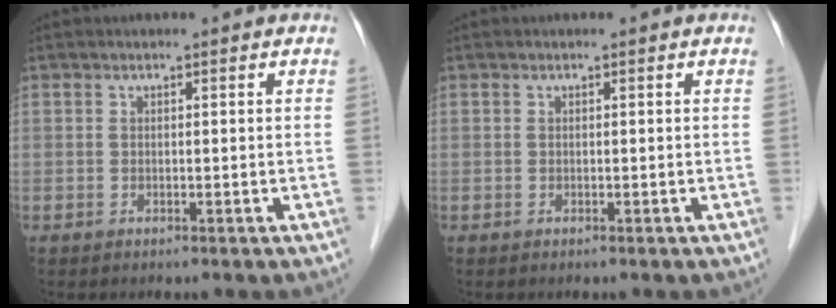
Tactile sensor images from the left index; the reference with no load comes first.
{"total": 0.0}